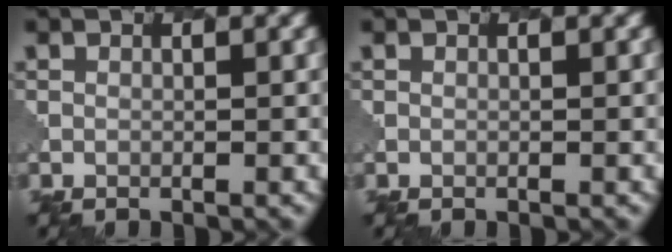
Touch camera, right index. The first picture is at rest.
{"total": 0.0}